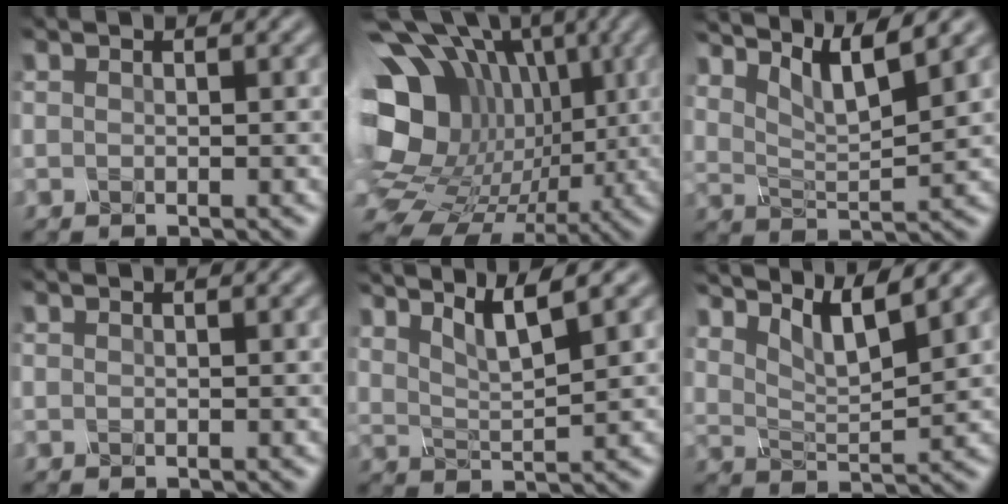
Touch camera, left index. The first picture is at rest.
{"total": 19.0, "force": [0.4, 15.0, 11.7], "torque": [-0.225, -0.007, 0.025]}
{"total": 5.6, "force": [3.7, 1.4, 3.9], "torque": [-0.082, 0.003, 0.067]}
{"total": 0.0}
{"total": 4.3, "force": [2.9, 0.8, 3.1], "torque": [-0.057, 0.006, 0.053]}
{"total": 5.0, "force": [3.3, 1.3, 3.5], "torque": [-0.075, -0.001, 0.060]}